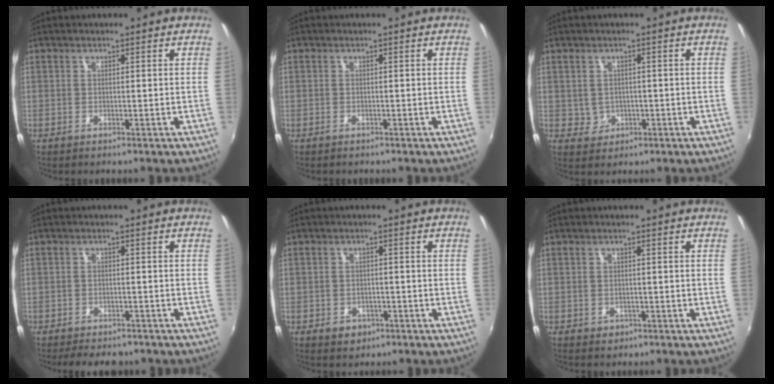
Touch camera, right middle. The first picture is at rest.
{"total": 0.7, "force": [-0.6, 0.2, 0.1], "torque": [-0.005, 0.000, -0.009]}
{"total": 2.9, "force": [-0.2, 2.8, 0.8], "torque": [-0.015, 0.006, 0.006]}
{"total": 7.4, "force": [-6.2, 2.8, 3.0], "torque": [-0.073, -0.013, -0.090]}
{"total": 3.4, "force": [-1.9, 2.6, 1.2], "torque": [-0.029, 0.002, -0.023]}
{"total": 1.7, "force": [-0.9, 1.3, 0.6], "torque": [-0.013, -0.002, -0.009]}